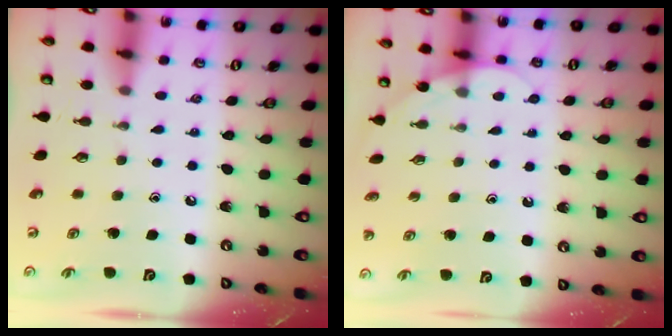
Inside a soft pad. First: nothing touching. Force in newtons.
{"total": 4.0, "press": 4.0, "slide": 0.3}